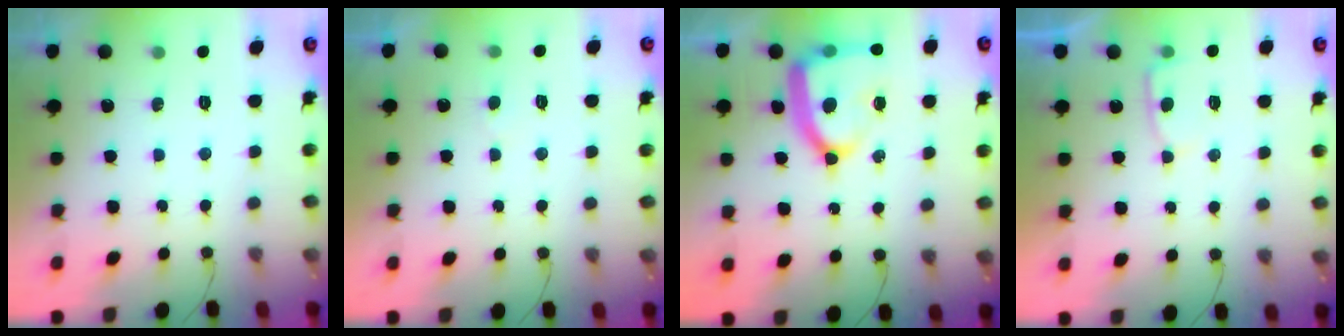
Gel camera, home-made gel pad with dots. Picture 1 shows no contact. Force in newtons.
{"total": 2.4, "press": 2.3, "slide": 0.3}
{"total": 16.6, "press": 16.5, "slide": 1.7}
{"total": 3.2, "press": 3.2, "slide": 0.3}